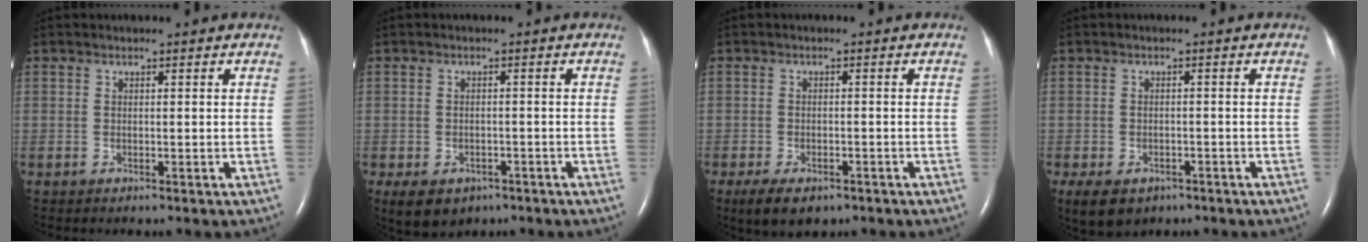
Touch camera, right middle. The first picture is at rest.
{"total": 7.1, "force": [-4.4, 4.8, 3.0], "torque": [-0.058, 0.001, -0.057]}
{"total": 5.2, "force": [-3.5, 2.4, 3.0], "torque": [-0.056, -0.007, -0.051]}
{"total": 8.6, "force": [-5.3, 5.6, 3.8], "torque": [-0.085, -0.003, -0.072]}